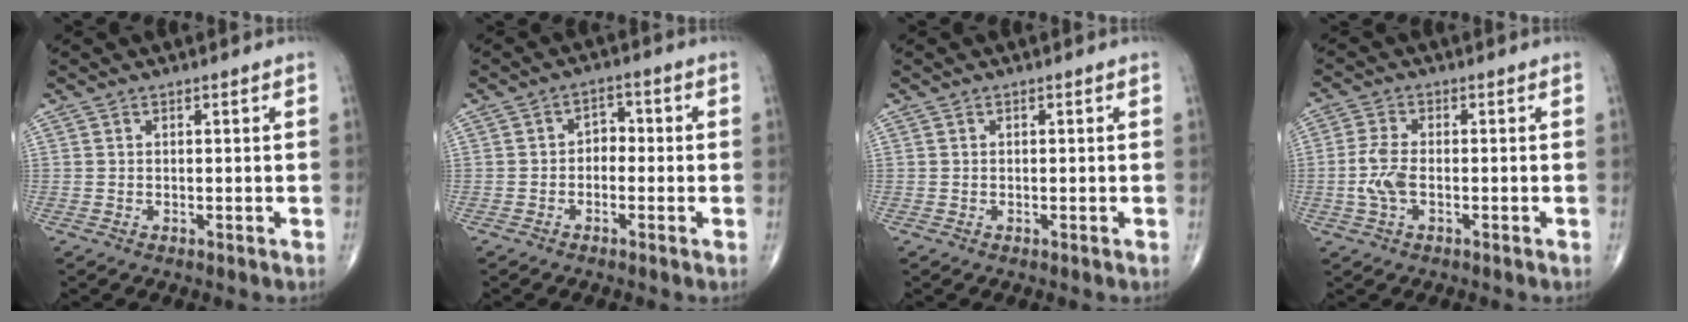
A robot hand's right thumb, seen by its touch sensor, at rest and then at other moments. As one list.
[{"total": 3.3, "force": [-0.7, 2.4, 2.1], "torque": [-0.010, 0.019, -0.025]}, {"total": 0.0}, {"total": 5.2, "force": [-1.0, 2.5, 4.4], "torque": [-0.106, 0.010, -0.024]}]